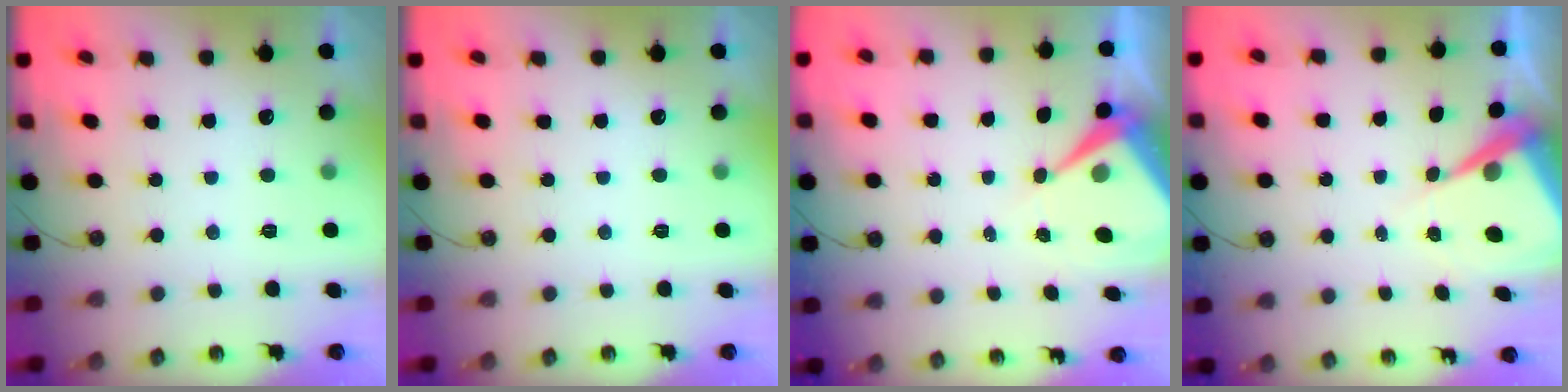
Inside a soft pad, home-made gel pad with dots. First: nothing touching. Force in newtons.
{"total": 0.0}
{"total": 7.8, "press": 7.7, "slide": 0.5}
{"total": 8.7, "press": 8.6, "slide": 0.9}